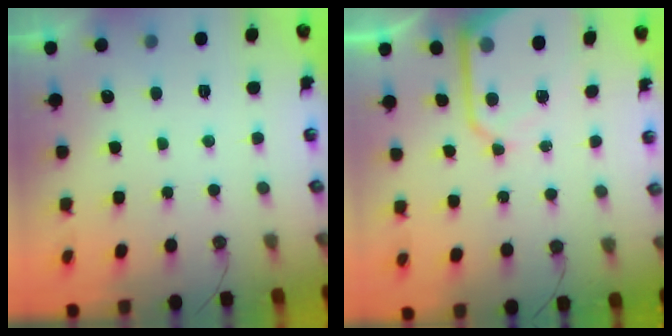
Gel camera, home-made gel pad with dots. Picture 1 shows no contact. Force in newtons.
{"total": 10.5, "press": 10.5, "slide": 0.8}